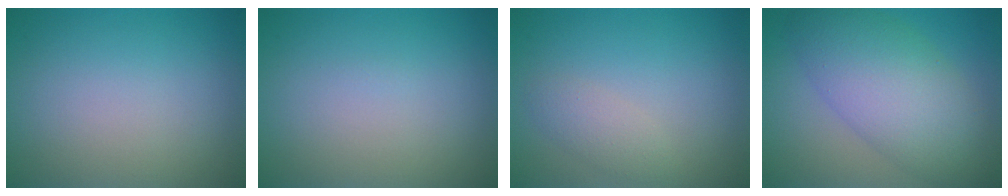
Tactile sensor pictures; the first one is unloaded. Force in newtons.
{"total": 0.0}
{"total": 1.6, "press": 1.6, "slide": 0.1}
{"total": 8.5, "press": 8.5, "slide": 0.2}